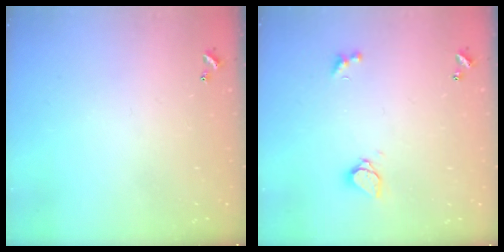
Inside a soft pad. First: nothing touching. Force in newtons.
{"total": 1.6, "press": 1.5, "slide": 0.5}